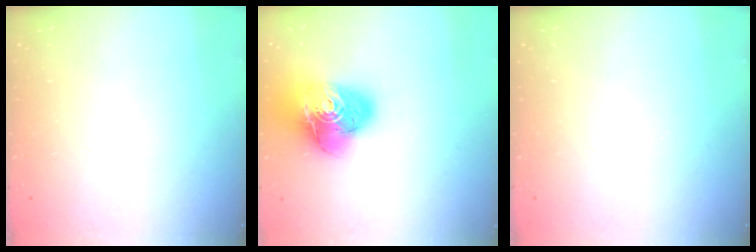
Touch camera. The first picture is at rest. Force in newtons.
{"total": 18.9, "press": 18.8, "slide": 2.1}
{"total": 0.0}